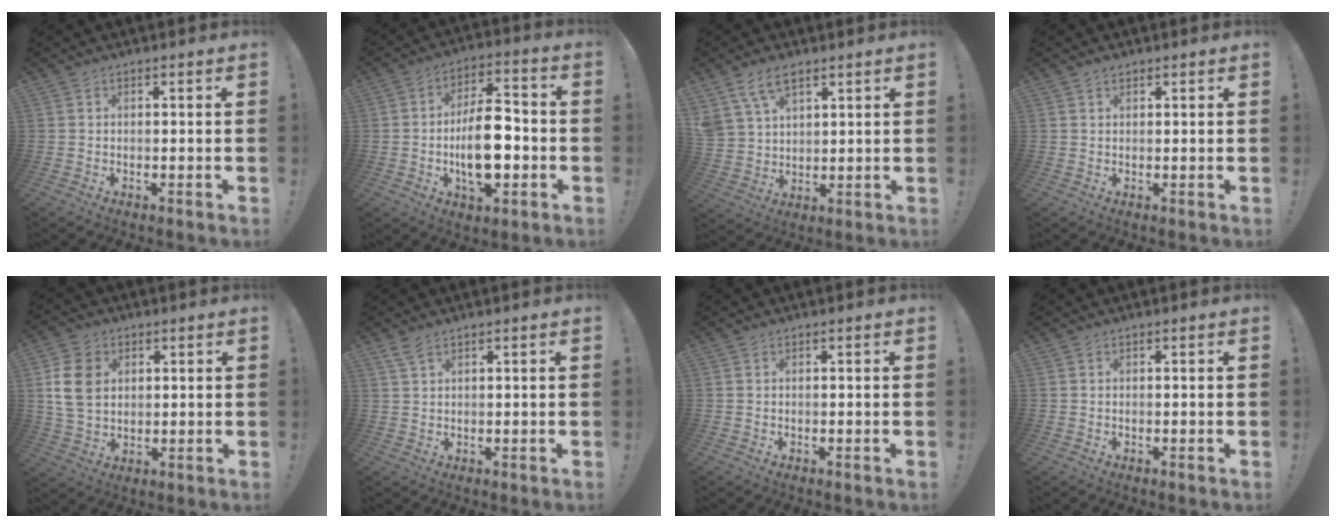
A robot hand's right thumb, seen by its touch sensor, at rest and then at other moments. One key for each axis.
{"total": 15.4, "fx": -3.1, "fy": 9.0, "fz": 12.1, "tx": -0.195, "ty": 0.015, "tz": -0.051}
{"total": 9.4, "fx": 6.0, "fy": 5.6, "fz": 4.5, "tx": -0.082, "ty": -0.022, "tz": 0.119}
{"total": 1.1, "fx": 0.9, "fy": 0.5, "fz": 0.5, "tx": -0.009, "ty": 0.000, "tz": 0.017}
{"total": 11.0, "fx": 3.0, "fy": 8.5, "fz": 6.2, "tx": -0.116, "ty": -0.002, "tz": 0.061}
{"total": 2.7, "fx": 1.9, "fy": 0.9, "fz": 1.8, "tx": -0.036, "ty": -0.004, "tz": 0.035}
{"total": 0.0}
{"total": 0.0}